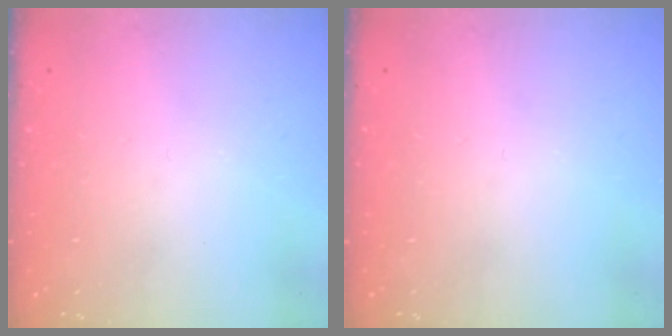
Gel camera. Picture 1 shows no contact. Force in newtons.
{"total": 0.0}